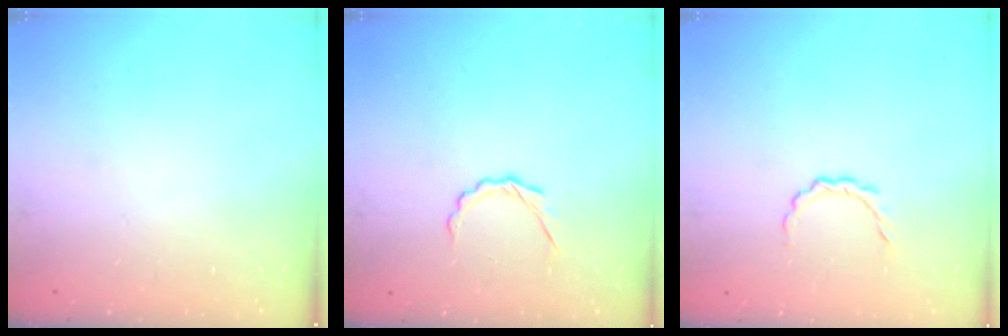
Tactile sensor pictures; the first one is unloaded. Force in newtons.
{"total": 3.5, "press": 3.3, "slide": 1.2}
{"total": 3.8, "press": 3.6, "slide": 1.2}